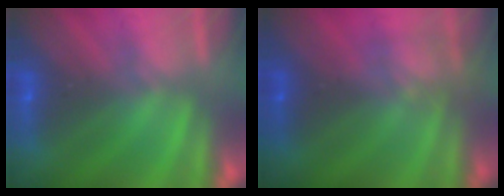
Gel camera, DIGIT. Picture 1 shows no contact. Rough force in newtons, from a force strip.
{"total": 2.4}